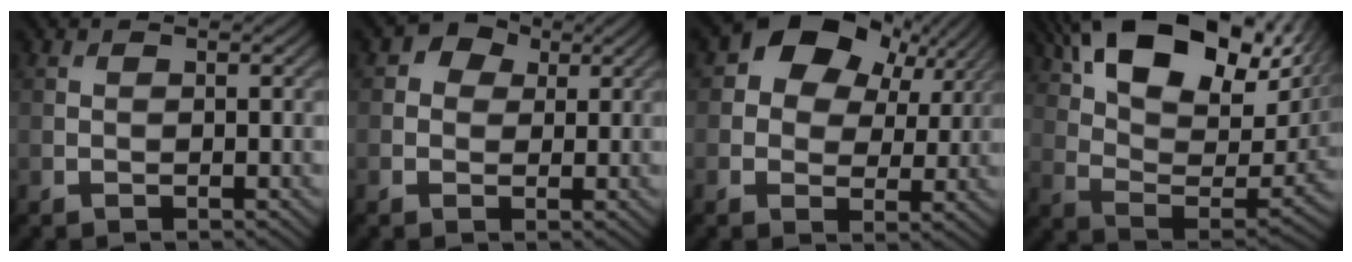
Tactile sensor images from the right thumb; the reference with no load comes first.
{"total": 3.0, "force": [0.8, 2.5, 1.4], "torque": [-0.022, 0.003, 0.005]}
{"total": 10.5, "force": [4.8, 7.2, 6.0], "torque": [-0.104, 0.002, 0.071]}
{"total": 20.8, "force": [11.6, 9.8, 14.2], "torque": [-0.263, 0.029, 0.185]}